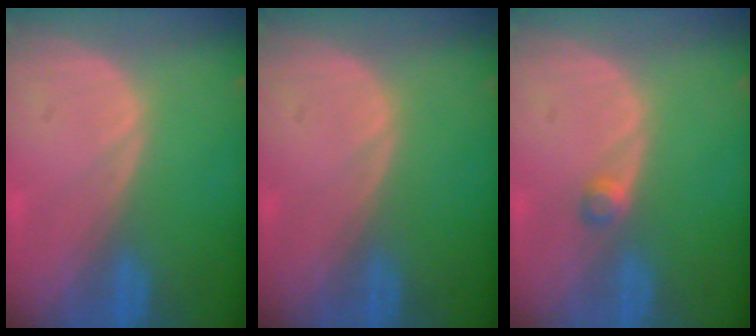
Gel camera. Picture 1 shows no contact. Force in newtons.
{"total": 0.0}
{"total": 1.6, "press": 1.4, "slide": 0.8}